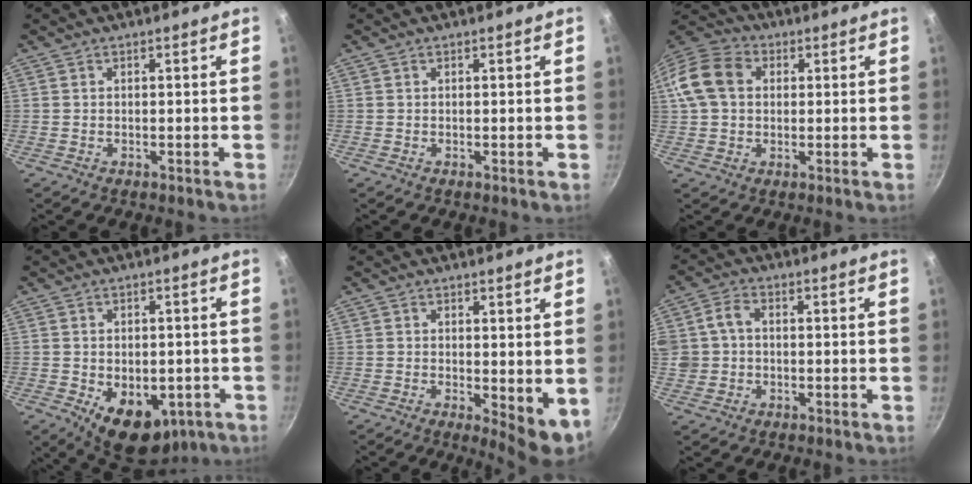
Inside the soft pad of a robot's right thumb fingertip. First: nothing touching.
{"total": 0.0}
{"total": 12.3, "force": [2.0, 9.5, 7.6], "torque": [-0.134, 0.027, 0.020]}
{"total": 12.3, "force": [-4.2, 7.8, 8.5], "torque": [-0.083, -0.003, -0.041]}
{"total": 6.2, "force": [0.2, 2.5, 5.7], "torque": [-0.066, -0.010, 0.008]}
{"total": 5.4, "force": [0.0, 4.4, 3.1], "torque": [-0.053, 0.015, -0.005]}